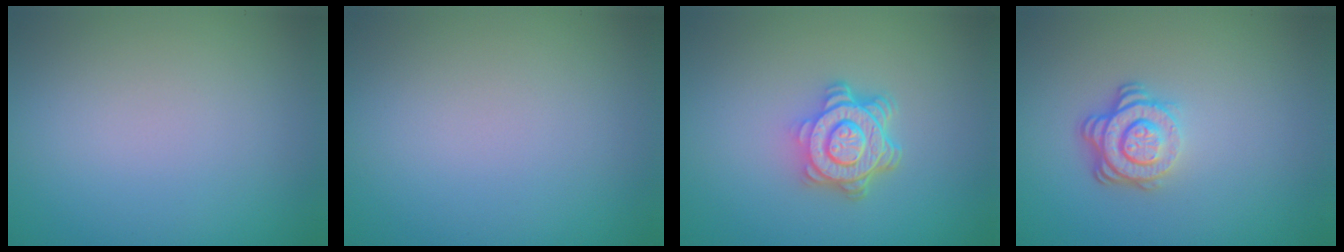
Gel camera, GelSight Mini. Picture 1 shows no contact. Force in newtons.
{"total": 0.0}
{"total": 4.8, "press": 3.7, "slide": 3.1}
{"total": 3.8, "press": 2.6, "slide": 2.7}